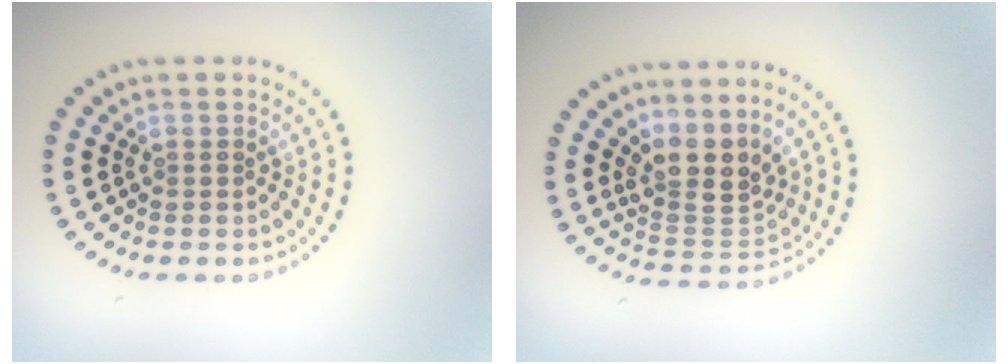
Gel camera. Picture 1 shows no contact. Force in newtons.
{"total": 3.9, "press": 2.9, "slide": 2.5}